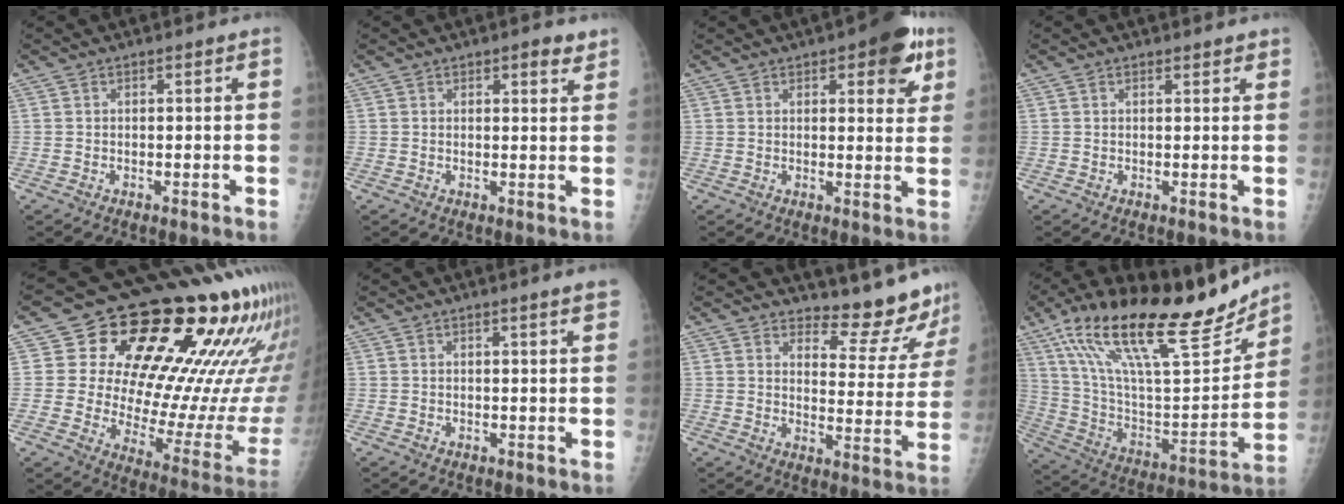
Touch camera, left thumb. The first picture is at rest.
{"total": 3.0, "force": [2.1, 1.0, 1.9], "torque": [-0.011, -0.011, 0.024]}
{"total": 9.7, "force": [4.9, 3.7, 7.6], "torque": [-0.064, -0.015, 0.055]}
{"total": 1.7, "force": [1.5, 0.5, 0.7], "torque": [0.000, -0.003, 0.019]}
{"total": 24.0, "force": [12.5, 9.1, 18.4], "torque": [-0.216, -0.061, 0.184]}
{"total": 3.4, "force": [2.4, -0.1, 2.4], "torque": [-0.027, -0.004, 0.029]}
{"total": 12.7, "force": [12.3, 1.9, 2.5], "torque": [-0.004, -0.140, 0.152]}
{"total": 30.4, "force": [20.5, 8.8, 20.6], "torque": [-0.316, -0.054, 0.353]}